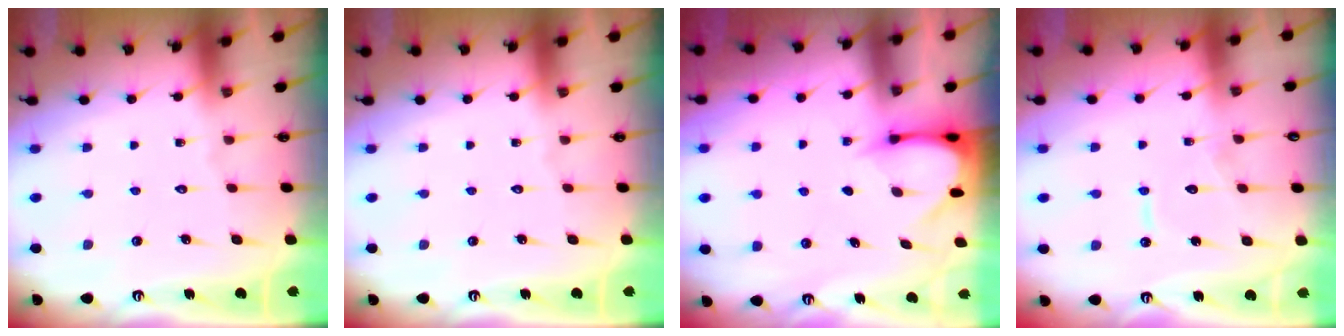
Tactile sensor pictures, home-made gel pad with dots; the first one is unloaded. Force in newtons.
{"total": 0.0}
{"total": 3.8, "press": 3.8, "slide": 0.2}
{"total": 6.8, "press": 6.7, "slide": 0.5}